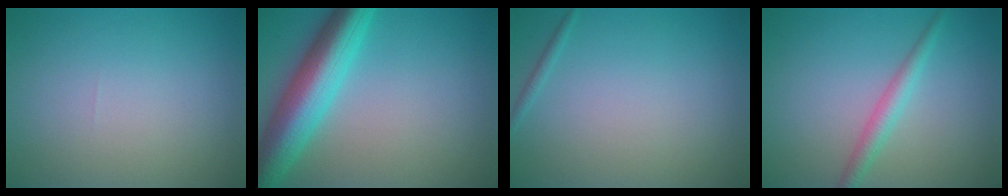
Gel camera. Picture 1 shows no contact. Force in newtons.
{"total": 8.3, "press": 8.3, "slide": 0.1}
{"total": 0.6, "press": 0.6, "slide": 0.1}
{"total": 2.2, "press": 2.2, "slide": 0.0}